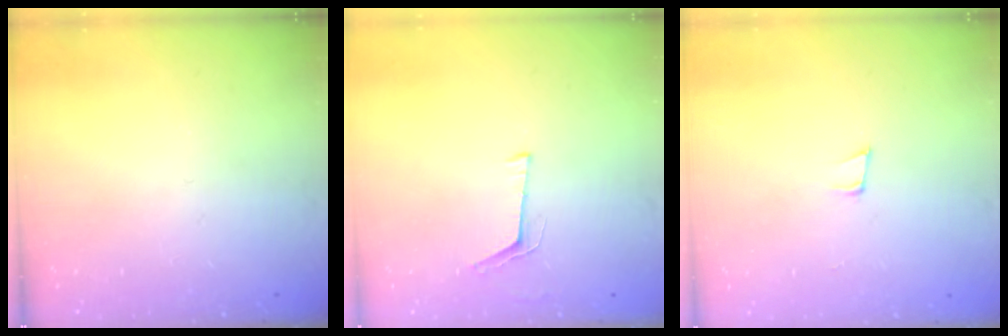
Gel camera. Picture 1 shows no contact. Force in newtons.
{"total": 4.2, "press": 3.5, "slide": 2.3}
{"total": 6.7, "press": 5.8, "slide": 3.2}